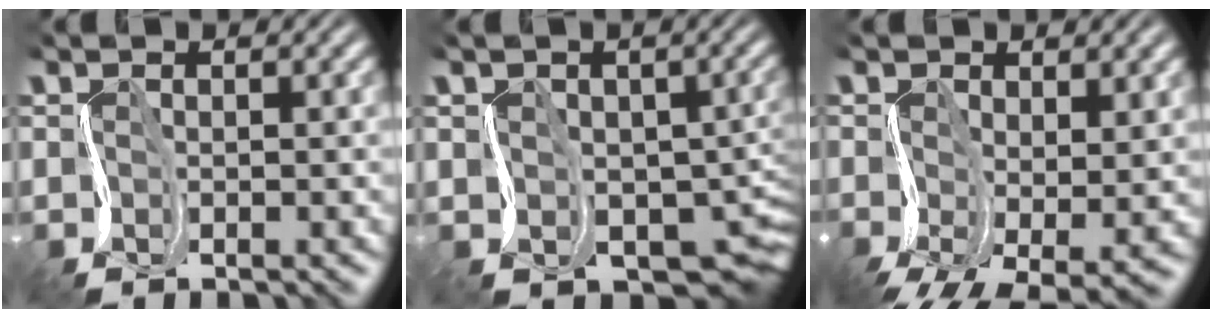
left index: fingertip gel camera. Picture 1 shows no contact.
{"total": 7.6, "force": [-2.7, 5.5, 4.5], "torque": [-0.039, -0.010, -0.035]}
{"total": 6.2, "force": [-1.7, 2.7, 5.4], "torque": [-0.096, -0.009, -0.028]}